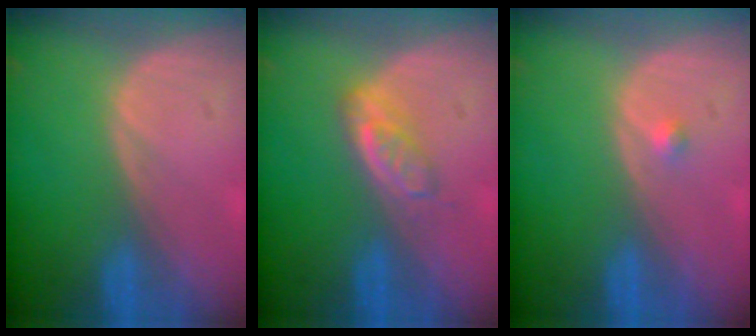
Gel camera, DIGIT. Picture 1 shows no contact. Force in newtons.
{"total": 3.8, "press": 3.8, "slide": 0.6}
{"total": 0.9, "press": 0.7, "slide": 0.6}